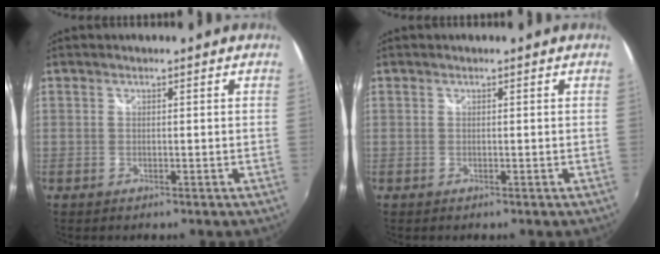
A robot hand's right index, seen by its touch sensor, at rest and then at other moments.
{"total": 0.0}